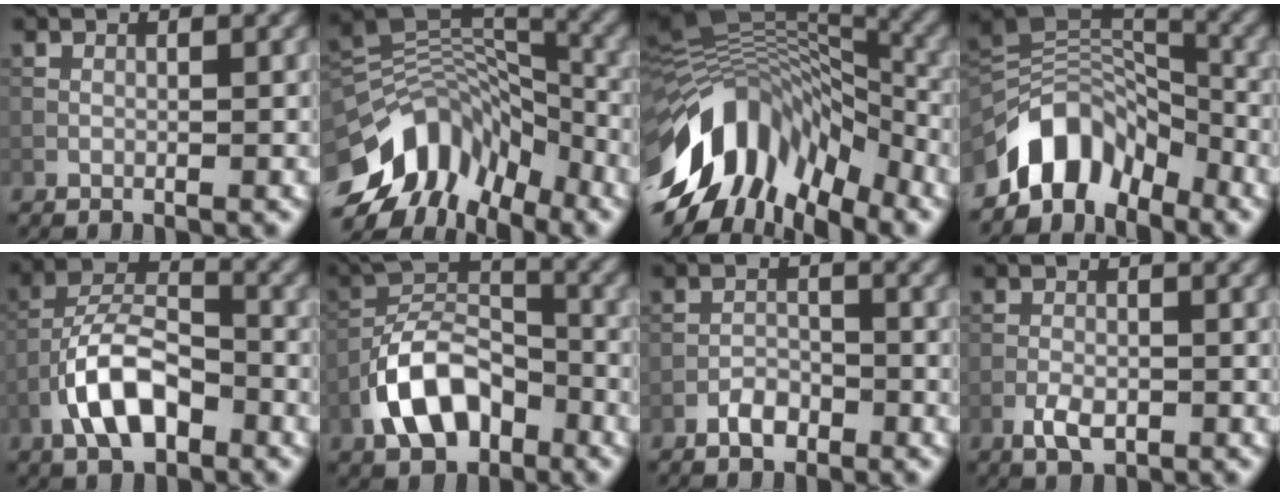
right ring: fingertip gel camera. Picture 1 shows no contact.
{"total": 11.9, "force": [-7.1, 7.1, 6.4], "torque": [-0.115, 0.024, -0.131]}
{"total": 13.4, "force": [-5.6, 7.8, 9.4], "torque": [-0.189, 0.018, -0.102]}
{"total": 7.8, "force": [-5.6, 4.2, 3.6], "torque": [-0.038, 0.004, -0.113]}
{"total": 7.3, "force": [-3.5, 3.5, 5.3], "torque": [-0.093, 0.009, -0.070]}
{"total": 8.2, "force": [-4.2, 4.5, 5.4], "torque": [-0.093, 0.008, -0.086]}
{"total": 2.1, "force": [-1.5, 1.1, 1.0], "torque": [-0.011, 0.006, -0.028]}
{"total": 2.6, "force": [-1.3, 1.3, 1.8], "torque": [-0.033, -0.001, -0.028]}